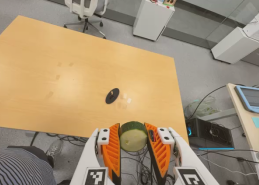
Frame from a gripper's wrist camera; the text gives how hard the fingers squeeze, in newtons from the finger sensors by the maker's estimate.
{"total": 12.4, "left": 12.1, "right": 12.8}